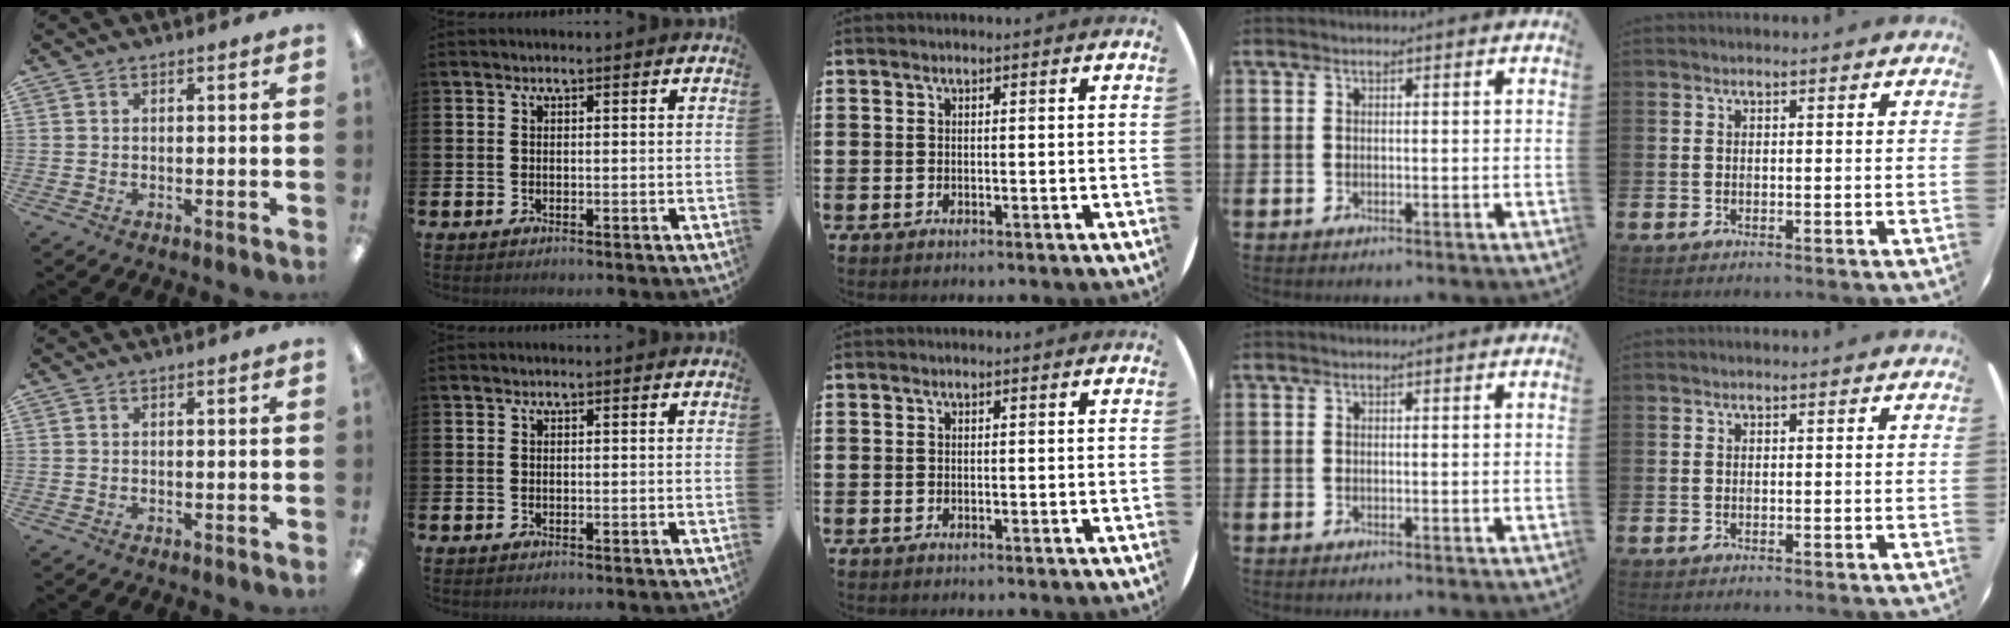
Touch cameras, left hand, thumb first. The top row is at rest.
{}